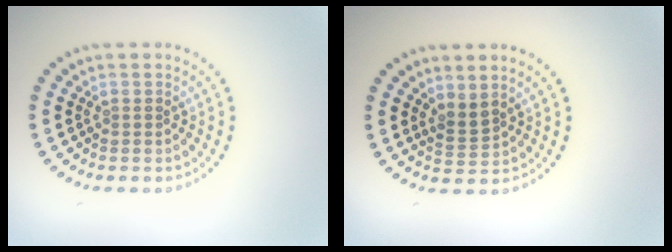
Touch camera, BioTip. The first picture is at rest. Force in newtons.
{"total": 1.7, "press": 1.3, "slide": 1.1}